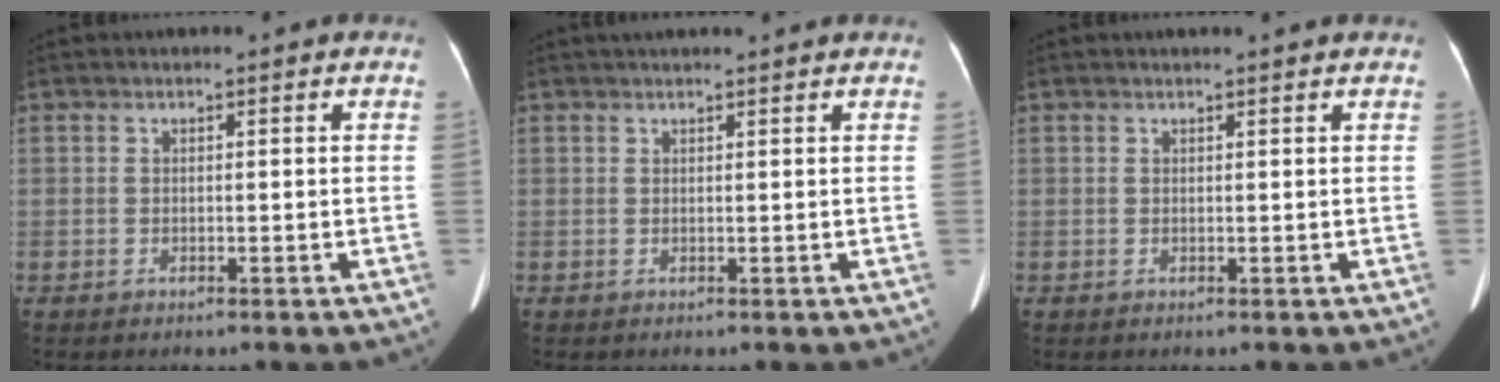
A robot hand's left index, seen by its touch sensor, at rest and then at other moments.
{"total": 5.1, "force": [4.6, 0.0, 2.1], "torque": [-0.026, 0.031, 0.058]}
{"total": 2.4, "force": [2.2, -0.1, 0.9], "torque": [-0.014, 0.013, 0.023]}